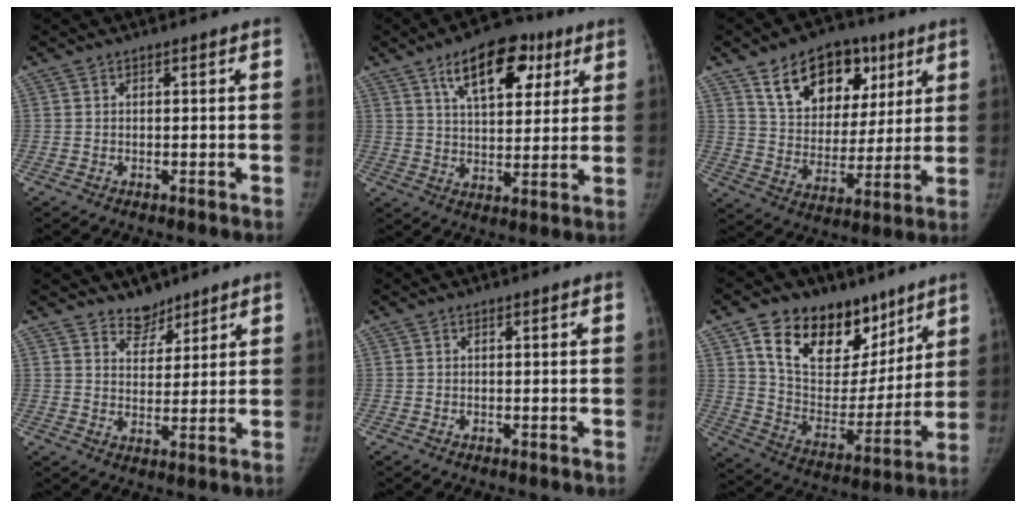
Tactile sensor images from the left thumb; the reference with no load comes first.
{"total": 14.8, "force": [7.4, 7.6, 10.2], "torque": [-0.115, -0.019, 0.117]}
{"total": 18.2, "force": [9.4, 12.1, 9.8], "torque": [-0.106, -0.027, 0.160]}
{"total": 4.7, "force": [3.9, 2.5, 0.6], "torque": [0.020, -0.032, 0.069]}
{"total": 0.0}
{"total": 22.2, "force": [12.8, 14.1, 11.5], "torque": [-0.134, -0.045, 0.223]}